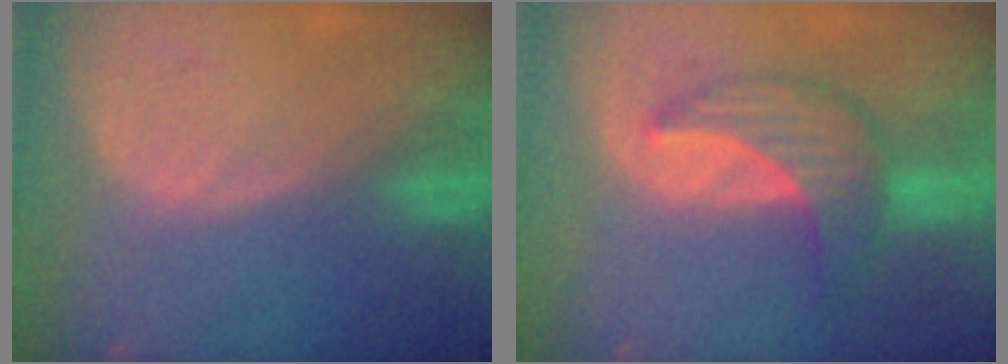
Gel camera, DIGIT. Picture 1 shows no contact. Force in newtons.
{"total": 7.0, "press": 7.0, "slide": 0.4}